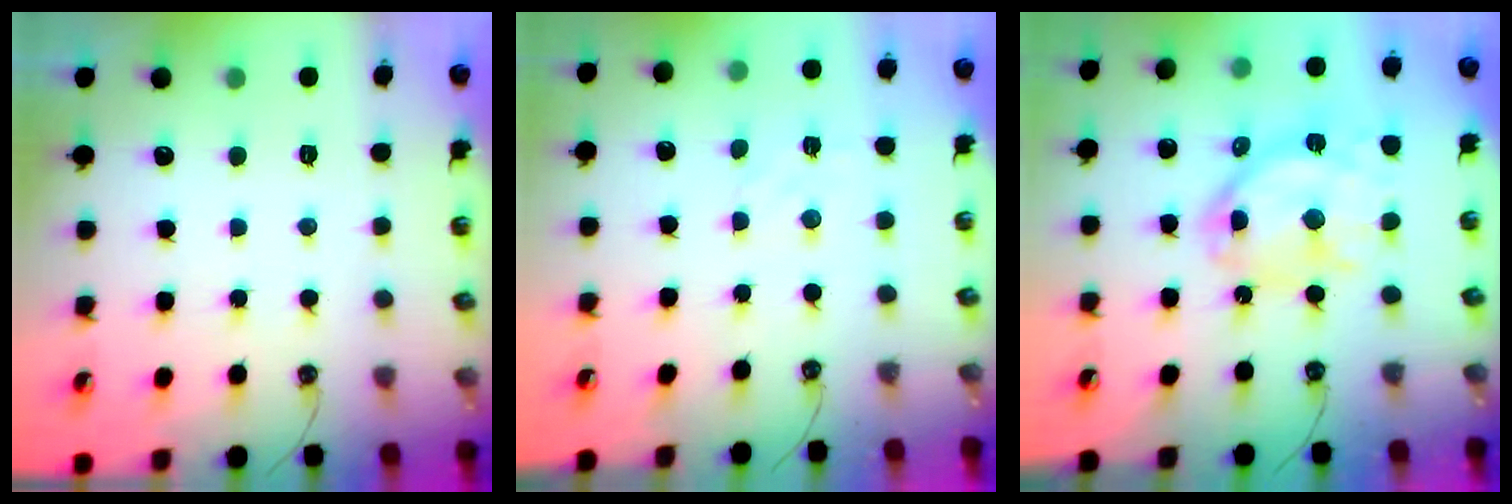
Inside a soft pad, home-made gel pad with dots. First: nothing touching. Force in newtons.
{"total": 2.9, "press": 2.9, "slide": 0.5}
{"total": 16.0, "press": 16.0, "slide": 1.2}